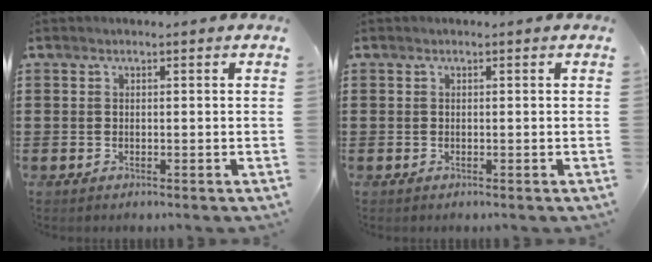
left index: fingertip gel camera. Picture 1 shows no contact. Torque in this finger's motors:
{"motor_torque": [0.00, 0.00, 0.00, 0.01]}